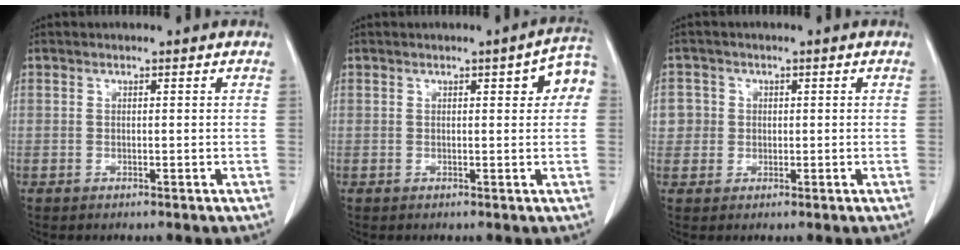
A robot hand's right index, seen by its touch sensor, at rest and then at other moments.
{"total": 4.6, "force": [1.2, 1.2, 4.3], "torque": [-0.046, 0.014, 0.007]}
{"total": 3.4, "force": [0.4, 3.4, 0.1], "torque": [0.015, 0.008, 0.007]}